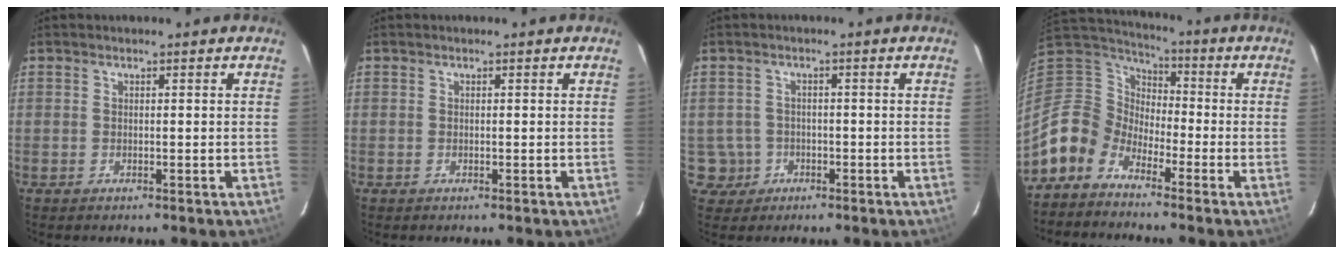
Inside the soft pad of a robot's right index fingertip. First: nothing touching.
{"total": 0.0}
{"total": 4.2, "force": [-1.3, 4.0, 0.0], "torque": [-0.006, 0.017, -0.019]}
{"total": 9.7, "force": [-6.9, 6.4, 2.0], "torque": [-0.054, 0.029, -0.159]}